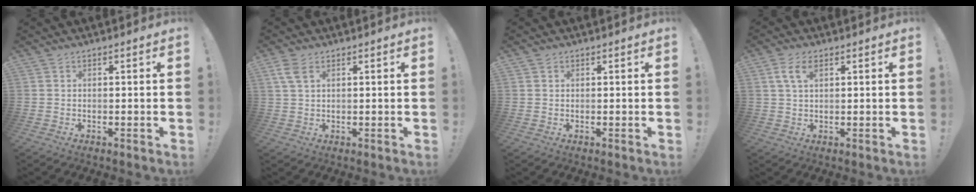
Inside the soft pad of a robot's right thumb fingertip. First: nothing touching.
{"total": 4.2, "force": [1.9, 2.0, 3.1], "torque": [-0.070, 0.004, 0.039]}
{"total": 0.6, "force": [0.4, 0.5, -0.1], "torque": [0.004, -0.001, 0.008]}
{"total": 5.0, "force": [2.1, 2.2, 3.9], "torque": [-0.069, 0.000, 0.038]}